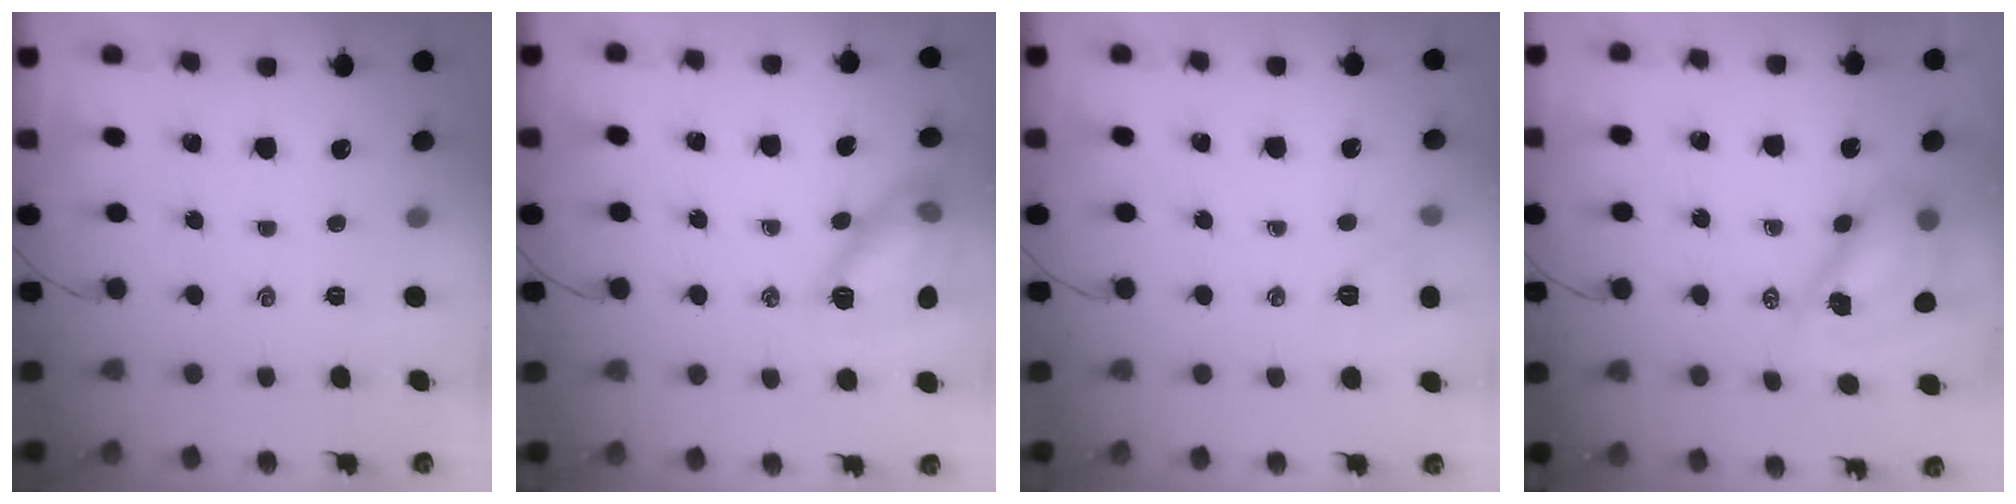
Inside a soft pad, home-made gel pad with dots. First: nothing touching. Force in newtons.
{"total": 13.0, "press": 13.0, "slide": 0.7}
{"total": 5.5, "press": 5.3, "slide": 1.4}
{"total": 10.6, "press": 10.1, "slide": 3.1}